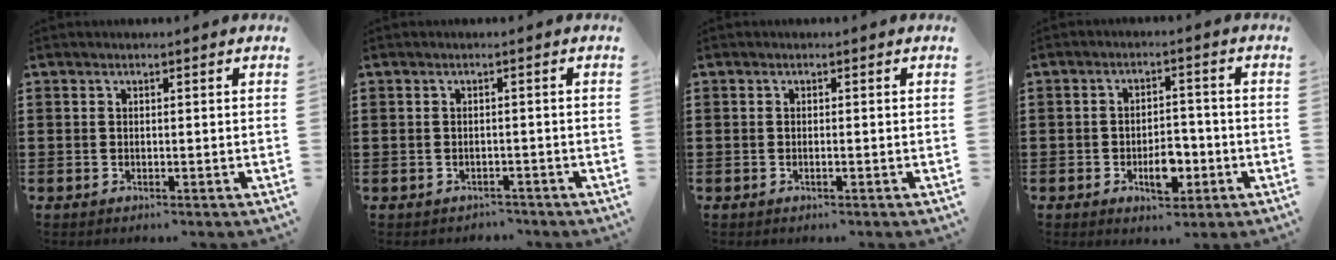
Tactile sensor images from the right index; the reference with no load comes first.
{"total": 1.2, "force": [-1.1, 0.6, -0.1], "torque": [-0.003, 0.003, -0.026]}
{"total": 0.5, "force": [-0.2, 0.0, 0.5], "torque": [-0.008, -0.002, -0.004]}
{"total": 5.8, "force": [-2.2, 2.9, 4.5], "torque": [-0.064, 0.007, -0.039]}